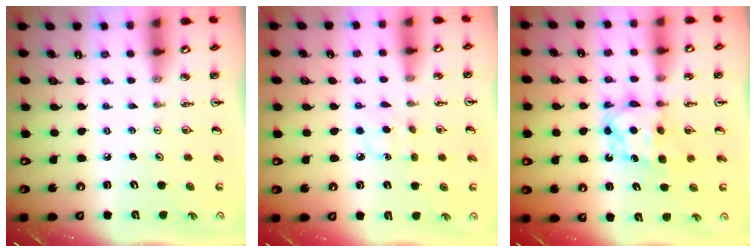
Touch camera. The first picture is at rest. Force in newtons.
{"total": 5.3, "press": 5.2, "slide": 0.7}
{"total": 6.9, "press": 6.9, "slide": 0.3}